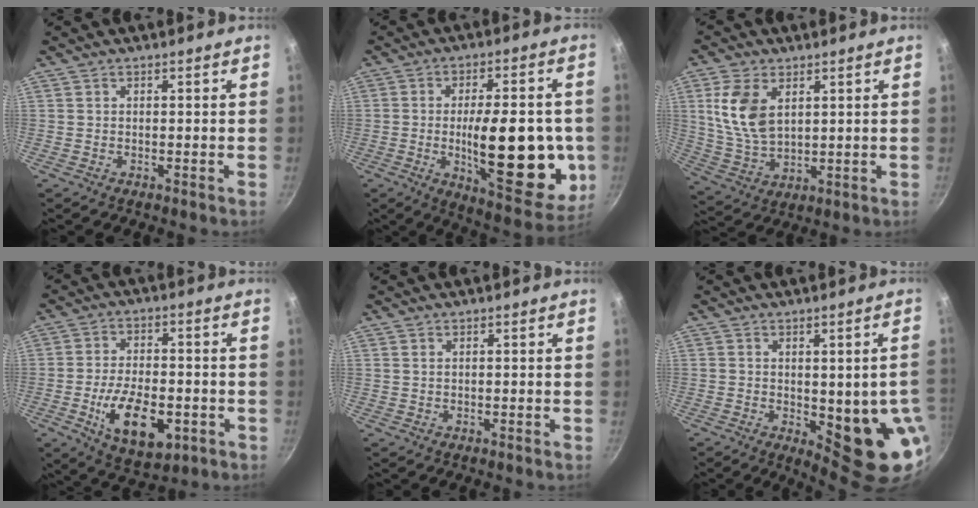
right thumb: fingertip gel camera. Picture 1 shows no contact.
{"total": 23.2, "force": [-3.0, 9.1, 21.2], "torque": [-0.264, -0.011, -0.035]}
{"total": 11.3, "force": [3.5, 6.7, 8.3], "torque": [-0.161, -0.020, 0.077]}
{"total": 13.9, "force": [-4.1, 7.4, 11.1], "torque": [-0.171, 0.010, -0.059]}
{"total": 0.5, "force": [0.3, 0.3, 0.4], "torque": [-0.009, 0.001, 0.005]}
{"total": 13.8, "force": [-2.1, 4.6, 12.8], "torque": [-0.125, -0.016, -0.016]}